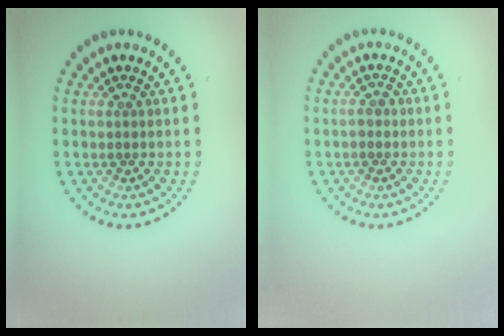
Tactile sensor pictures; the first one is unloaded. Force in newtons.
{"total": 0.9, "press": 0.9, "slide": 0.2}